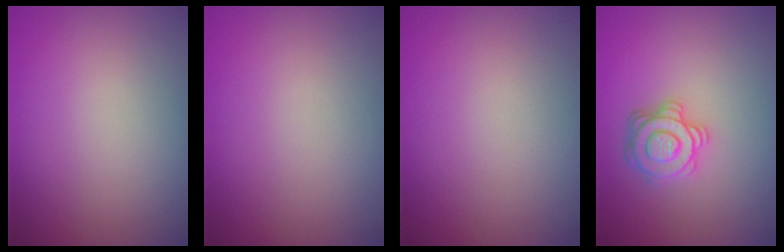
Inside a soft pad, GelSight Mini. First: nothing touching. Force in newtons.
{"total": 0.0}
{"total": 0.0}
{"total": 3.1, "press": 3.0, "slide": 0.9}